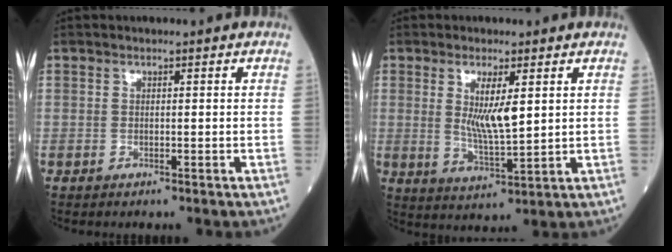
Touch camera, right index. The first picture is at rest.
{"total": 6.4, "force": [1.8, 1.1, 6.1], "torque": [-0.113, -0.012, 0.037]}